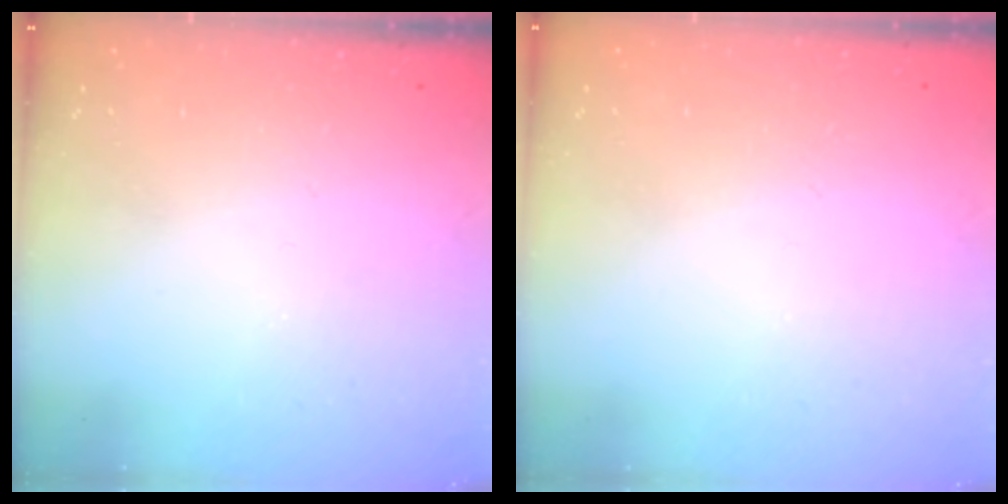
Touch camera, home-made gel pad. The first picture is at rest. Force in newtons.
{"total": 0.8, "press": 0.8, "slide": 0.0}